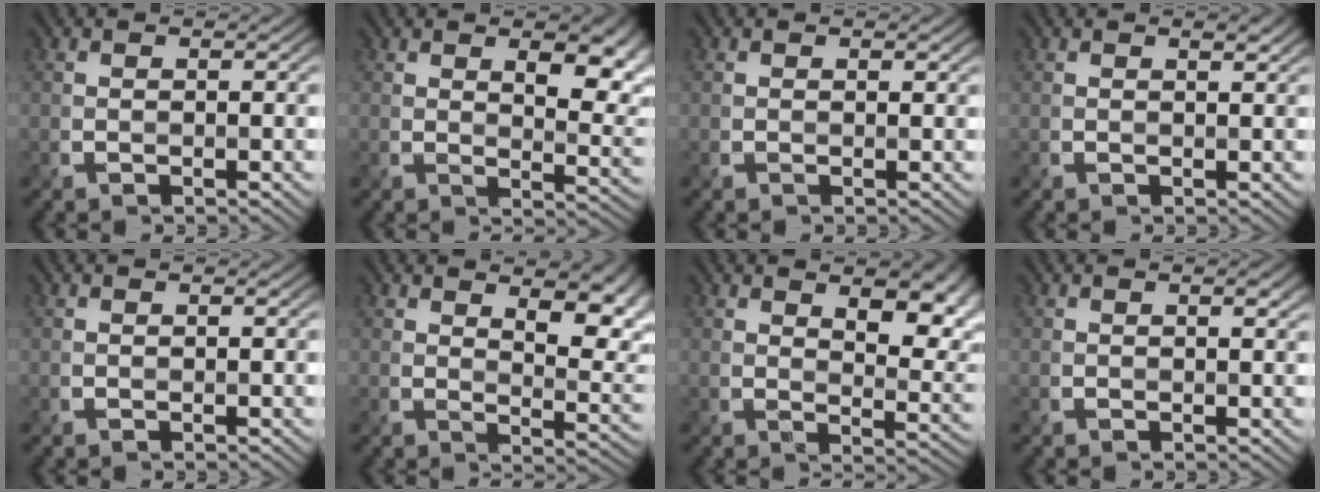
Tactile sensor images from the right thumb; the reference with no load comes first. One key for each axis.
{"total": 8.3, "fx": 3.3, "fy": 3.7, "fz": 6.6, "tx": -0.091, "ty": -0.010, "tz": 0.058}
{"total": 0.6, "fx": 0.4, "fy": 0.3, "fz": 0.3, "tx": -0.007, "ty": 0.000, "tz": 0.006}
{"total": 1.2, "fx": 0.9, "fy": 0.3, "fz": 0.9, "tx": -0.011, "ty": 0.002, "tz": 0.014}
{"total": 0.0}
{"total": 9.5, "fx": 4.7, "fy": 3.8, "fz": 7.3, "tx": -0.099, "ty": -0.006, "tz": 0.074}
{"total": 9.1, "fx": 4.1, "fy": 4.3, "fz": 6.9, "tx": -0.093, "ty": -0.012, "tz": 0.069}
{"total": 1.3, "fx": 0.6, "fy": 0.4, "fz": 1.0, "tx": -0.012, "ty": 0.001, "tz": 0.009}